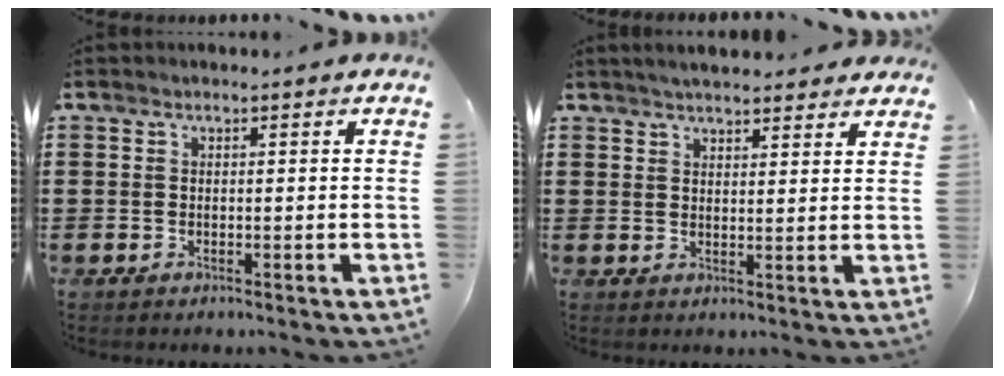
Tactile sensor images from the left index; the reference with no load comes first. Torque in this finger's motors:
{"motor_torque": [1.20, -0.94, 0.24, 0.10]}